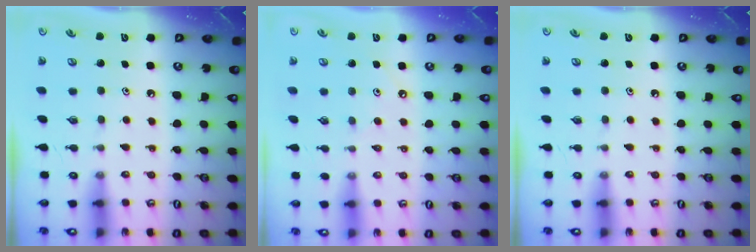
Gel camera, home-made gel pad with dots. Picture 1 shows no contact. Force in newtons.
{"total": 1.7, "press": 1.7, "slide": 0.4}
{"total": 0.0}